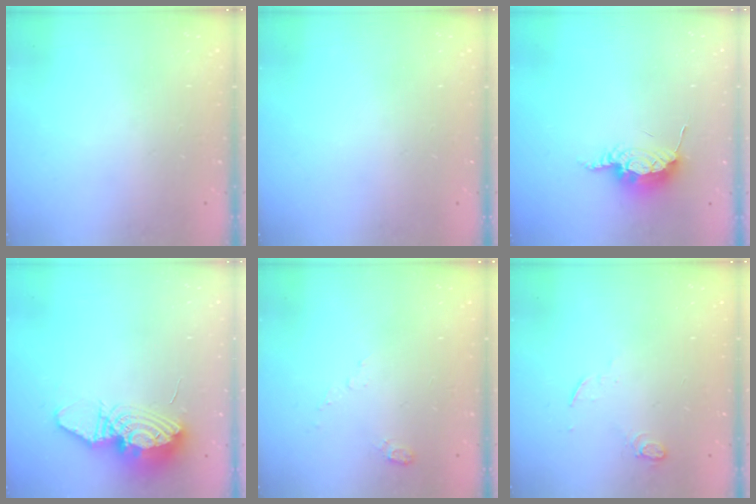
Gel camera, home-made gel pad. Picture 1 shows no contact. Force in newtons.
{"total": 0.0}
{"total": 8.9, "press": 8.8, "slide": 0.9}
{"total": 12.0, "press": 11.9, "slide": 1.4}
{"total": 4.4, "press": 4.3, "slide": 1.0}
{"total": 3.8, "press": 3.8, "slide": 0.7}